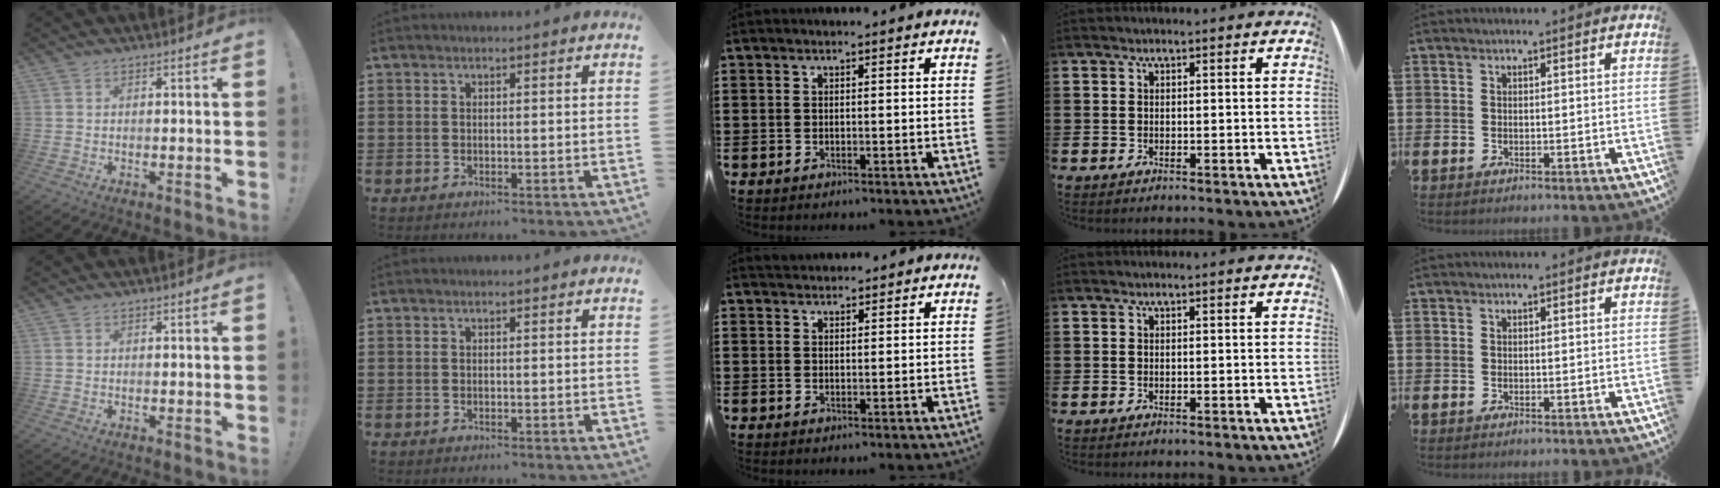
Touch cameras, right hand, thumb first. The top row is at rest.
{"middle": {"total": 1.4, "force": [1.4, 0.3, -0.2], "torque": [0.000, 0.001, 0.028]}}